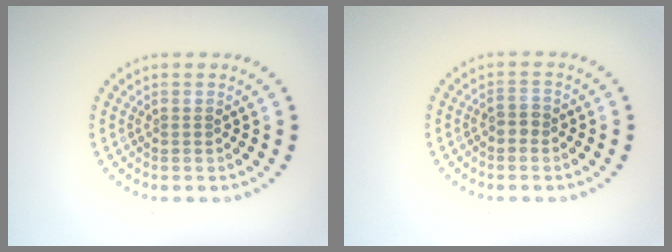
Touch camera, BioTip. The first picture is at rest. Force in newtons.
{"total": 1.3, "press": 1.2, "slide": 0.5}